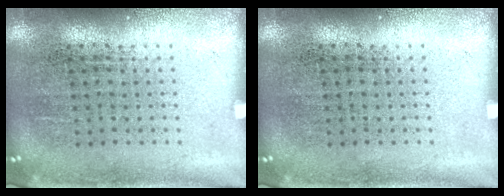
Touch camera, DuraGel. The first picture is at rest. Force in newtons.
{"total": 0.0}